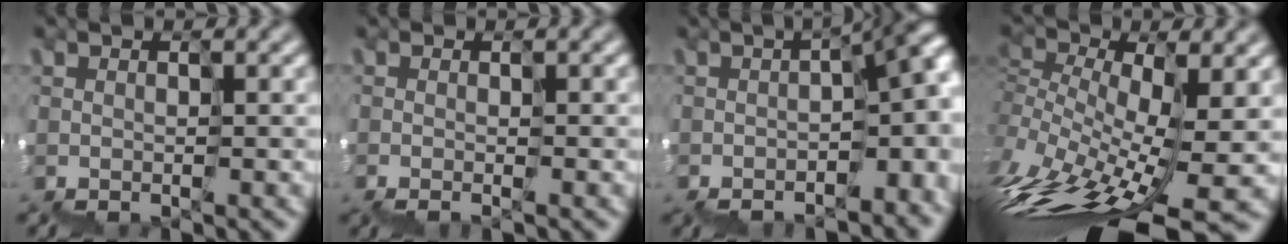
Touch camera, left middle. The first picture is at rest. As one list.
[{"total": 1.4, "force": [0.2, -0.9, -1.1], "torque": [0.024, -0.001, -0.001]}, {"total": 6.7, "force": [-2.1, 2.4, 5.9], "torque": [-0.068, -0.004, -0.032]}, {"total": 9.4, "force": [-3.9, 3.5, 7.8], "torque": [-0.188, -0.003, -0.062]}]